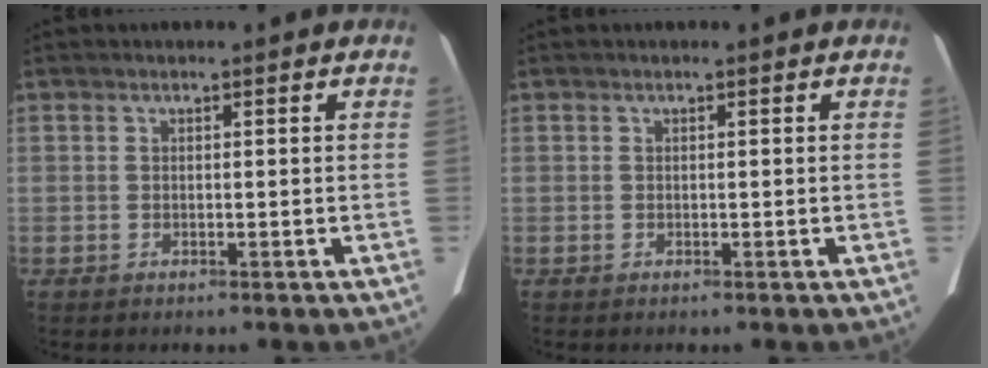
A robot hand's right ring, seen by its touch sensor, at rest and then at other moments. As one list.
[{"total": 0.0}]